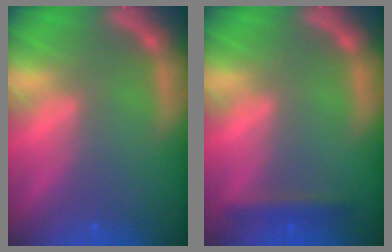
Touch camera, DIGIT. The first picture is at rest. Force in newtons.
{"total": 1.9}